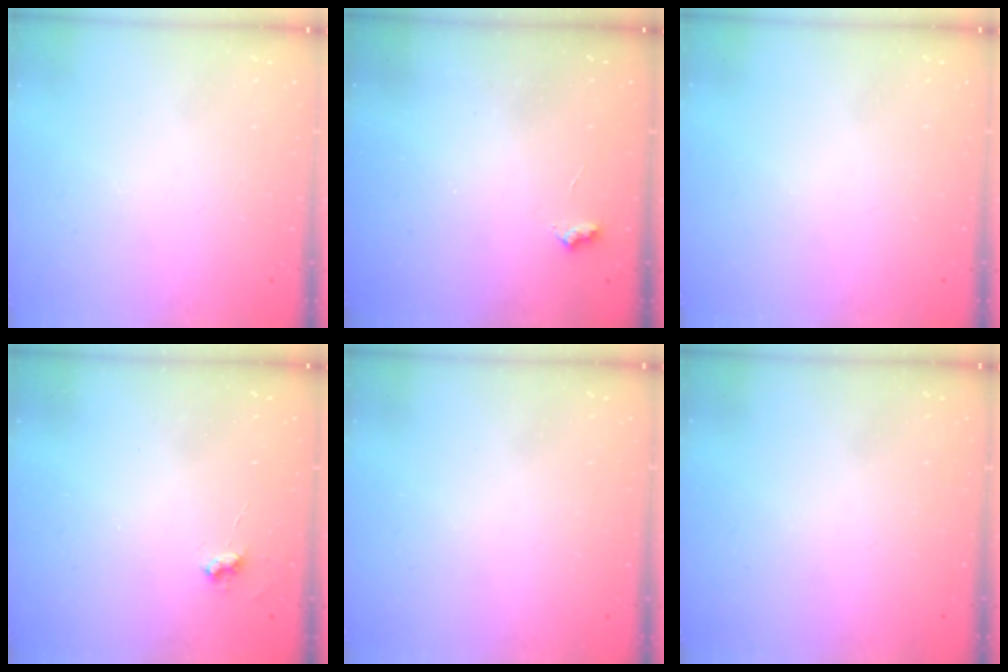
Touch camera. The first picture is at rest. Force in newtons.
{"total": 3.0, "press": 2.9, "slide": 0.5}
{"total": 0.0}
{"total": 4.5, "press": 4.5, "slide": 0.7}
{"total": 0.0}
{"total": 0.0}